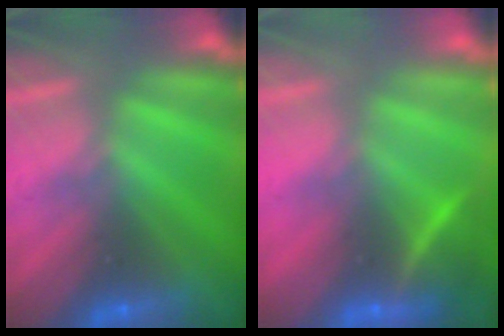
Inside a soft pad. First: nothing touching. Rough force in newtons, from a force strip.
{"total": 2.8}